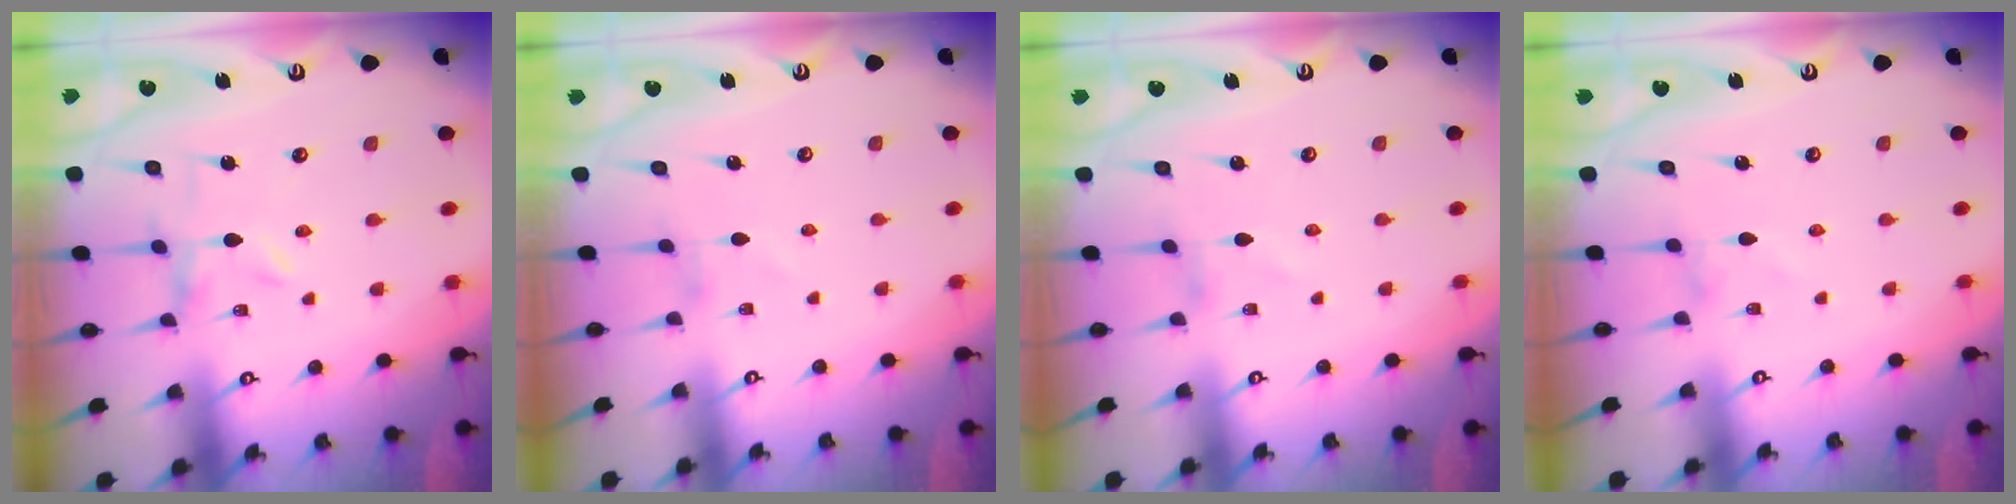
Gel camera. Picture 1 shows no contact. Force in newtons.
{"total": 0.9, "press": 0.9, "slide": 0.1}
{"total": 0.0}
{"total": 0.0}